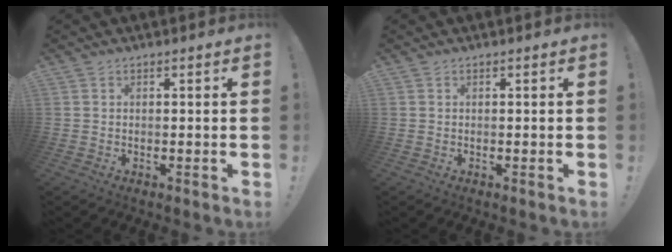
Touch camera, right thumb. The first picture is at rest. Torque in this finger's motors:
{"motor_torque": [-0.08, -0.08, 0.01, -0.01, 0.00]}